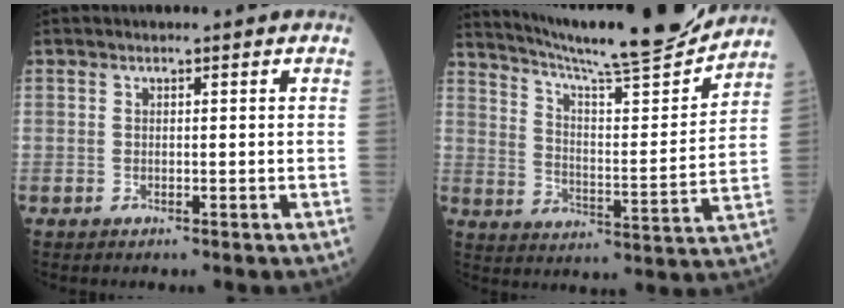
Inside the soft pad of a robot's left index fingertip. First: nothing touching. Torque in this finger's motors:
{"motor_torque": [1.00, -1.14, 0.39, 0.10]}